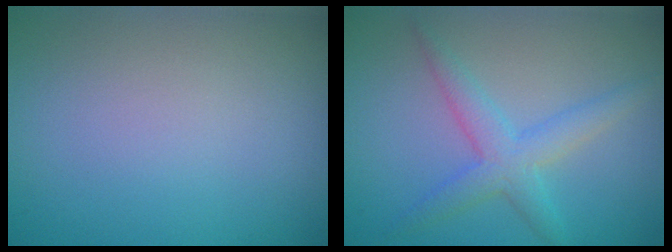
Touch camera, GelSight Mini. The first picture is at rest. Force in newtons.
{"total": 3.1, "press": 3.1, "slide": 0.1}